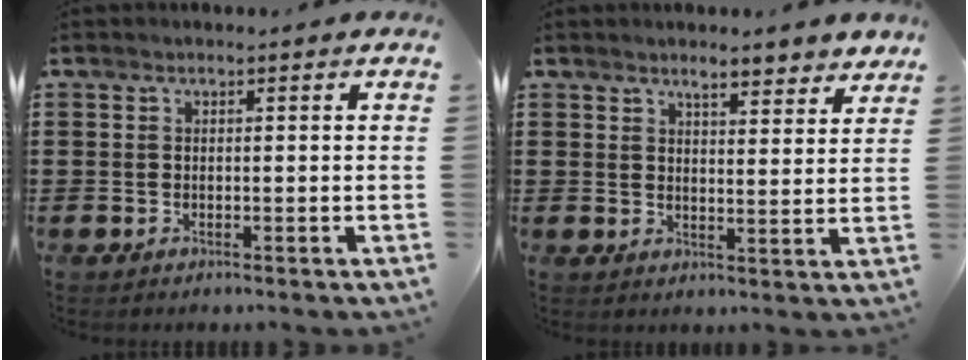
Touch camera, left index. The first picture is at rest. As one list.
[{"total": 3.8, "force": [3.5, 0.6, 1.4], "torque": [-0.031, -0.011, 0.060]}]